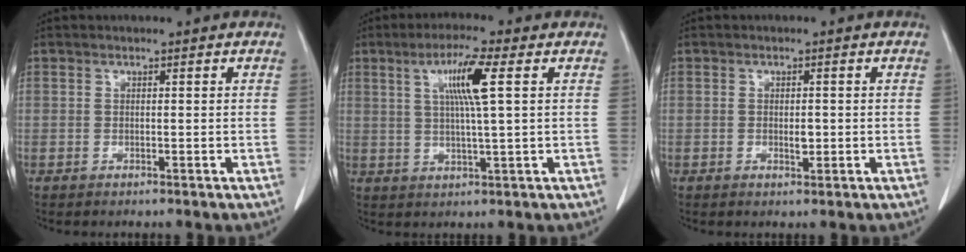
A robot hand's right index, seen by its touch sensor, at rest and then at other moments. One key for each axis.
{"total": 7.4, "fx": 2.3, "fy": -0.4, "fz": 7.0, "tx": -0.131, "ty": 0.003, "tz": 0.042}
{"total": 1.4, "fx": -0.1, "fy": 0.7, "fz": 1.3, "tx": -0.017, "ty": 0.001, "tz": 0.003}